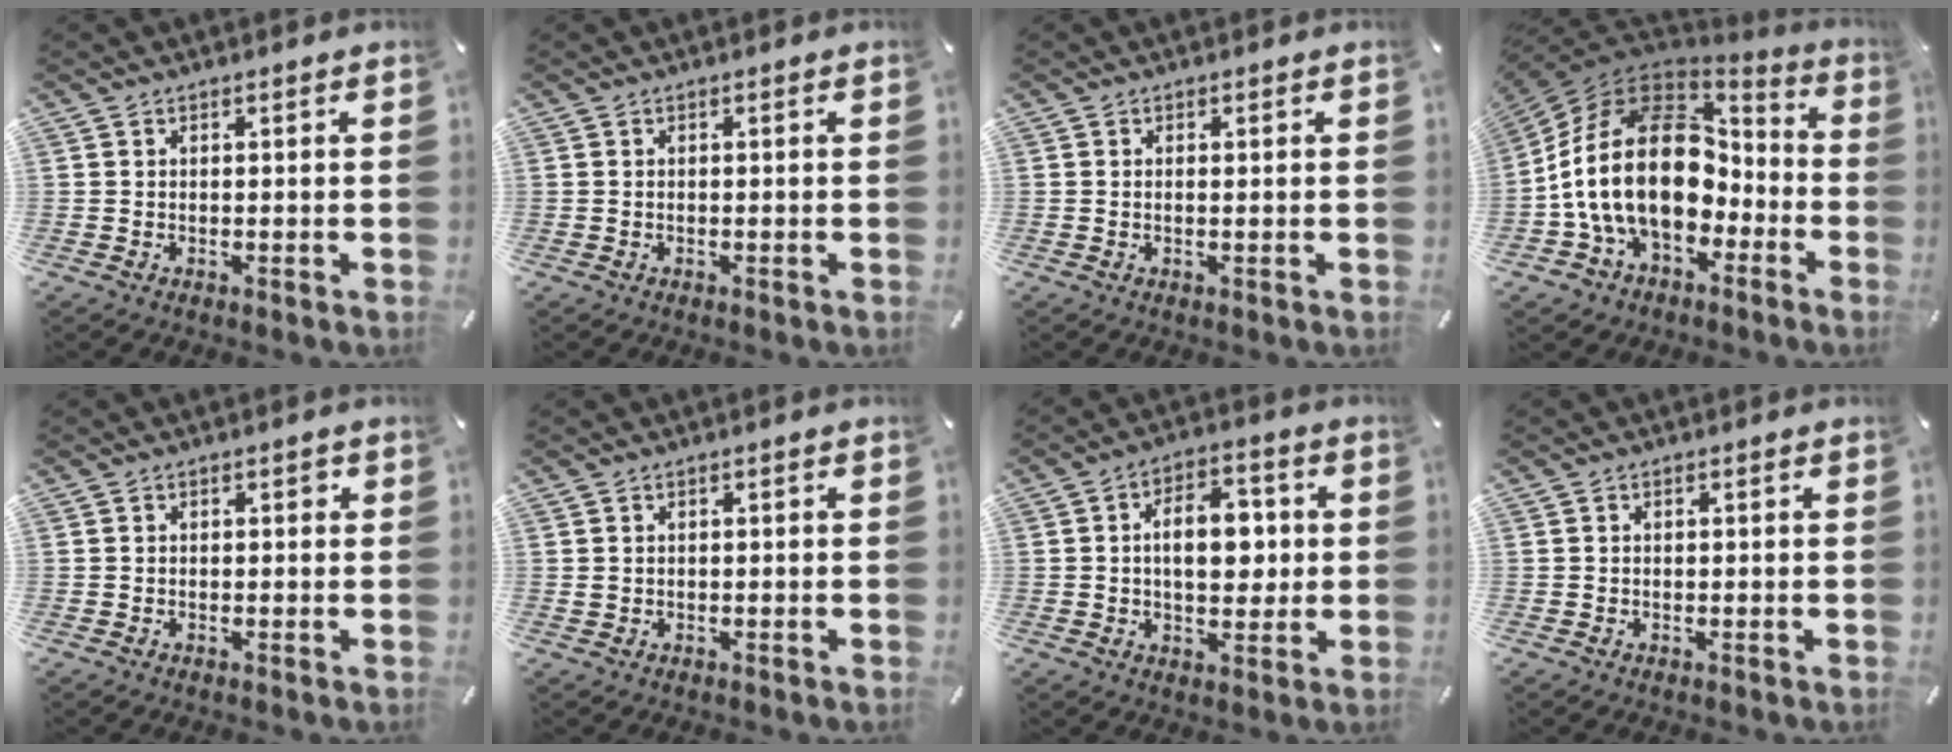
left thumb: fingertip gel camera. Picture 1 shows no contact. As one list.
[{"total": 0.0}, {"total": 0.7, "force": [0.1, 0.1, 0.7], "torque": [-0.015, -0.003, 0.004]}, {"total": 25.0, "force": [-1.1, 17.2, 18.2], "torque": [-0.361, 0.014, -0.009]}, {"total": 1.0, "force": [0.1, 0.8, 0.5], "torque": [-0.011, 0.008, -0.001]}, {"total": 1.1, "force": [0.0, 1.1, 0.2], "torque": [-0.005, 0.007, -0.003]}, {"total": 10.9, "force": [0.9, 6.8, 8.5], "torque": [-0.128, 0.002, 0.013]}, {"total": 0.5, "force": [0.0, 0.5, 0.2], "torque": [-0.005, 0.003, -0.001]}]